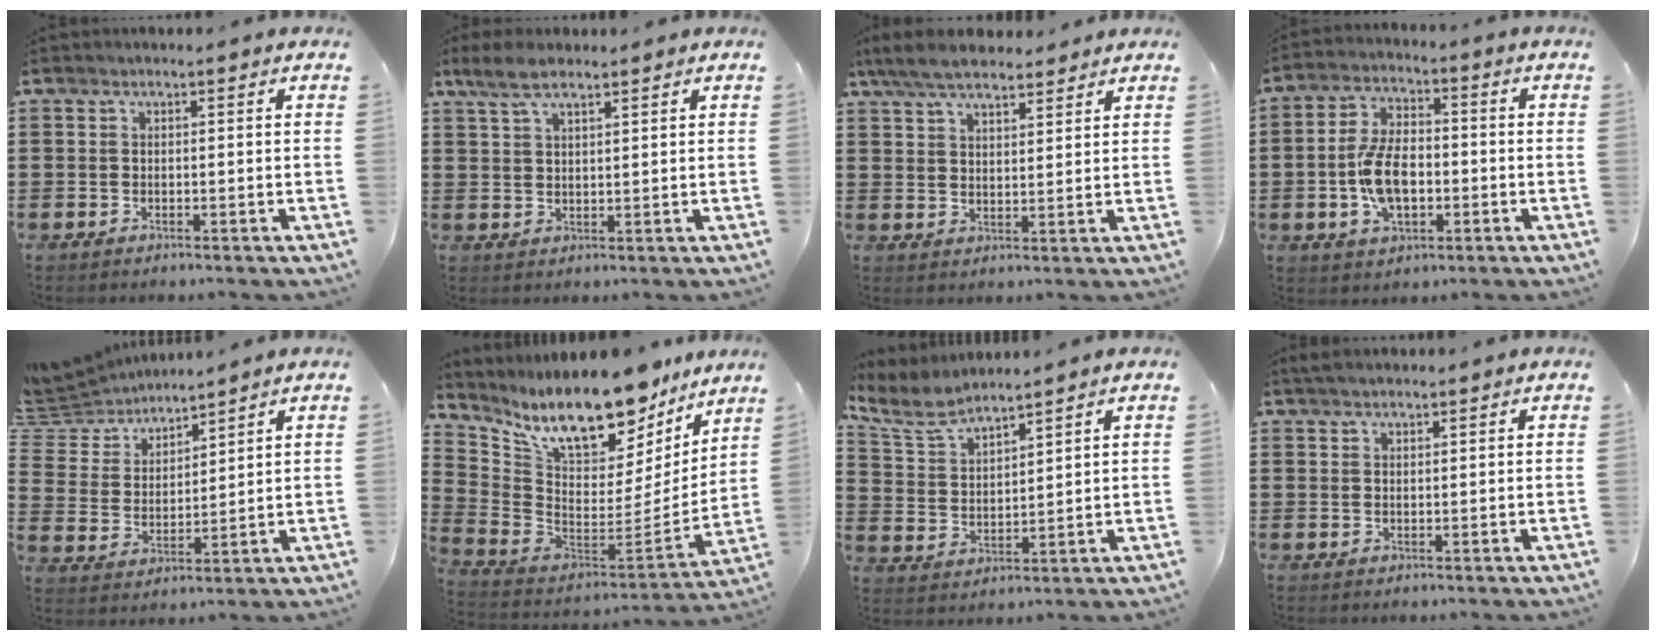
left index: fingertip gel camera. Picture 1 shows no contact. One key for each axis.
{"total": 4.6, "fx": 3.1, "fy": 1.6, "fz": 3.0, "tx": -0.065, "ty": 0.006, "tz": 0.058}
{"total": 6.7, "fx": 5.6, "fy": 2.1, "fz": 2.9, "tx": -0.073, "ty": -0.007, "tz": 0.106}
{"total": 8.5, "fx": -1.5, "fy": 4.6, "fz": 7.0, "tx": -0.164, "ty": 0.002, "tz": -0.035}
{"total": 5.9, "fx": 5.6, "fy": 1.9, "fz": 0.0, "tx": -0.039, "ty": -0.037, "tz": 0.099}
{"total": 14.2, "fx": 11.0, "fy": 4.8, "fz": 7.5, "tx": -0.157, "ty": -0.080, "tz": 0.190}
{"total": 6.2, "fx": 5.5, "fy": 1.5, "fz": 2.4, "tx": -0.071, "ty": -0.019, "tz": 0.097}
{"total": 1.8, "fx": 1.6, "fy": 0.5, "fz": 0.6, "tx": -0.016, "ty": 0.004, "tz": 0.032}